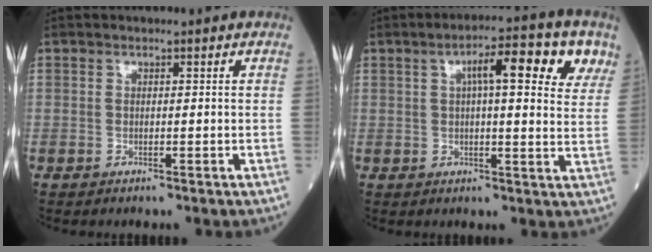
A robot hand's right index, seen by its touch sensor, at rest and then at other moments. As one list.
[{"total": 11.0, "force": [4.7, 2.5, 9.6], "torque": [-0.132, 0.022, 0.056]}]